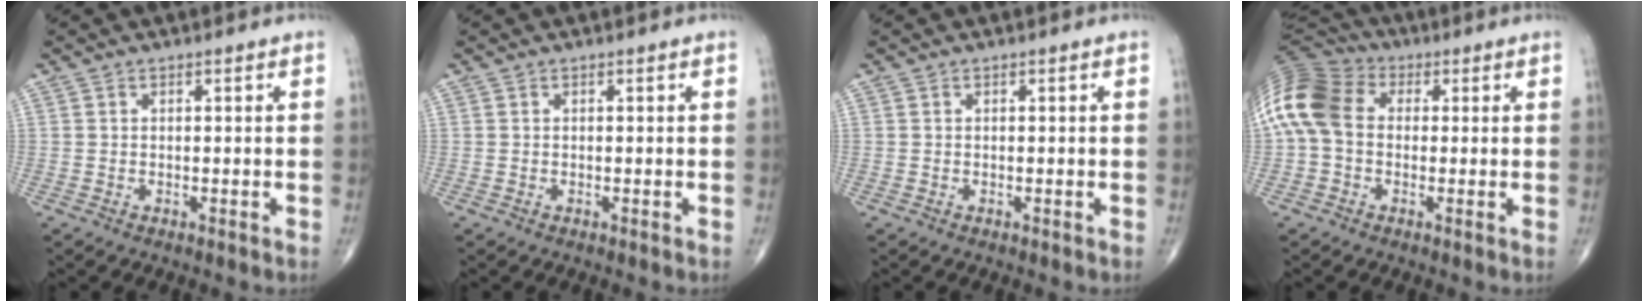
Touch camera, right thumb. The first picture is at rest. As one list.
[{"total": 0.0}, {"total": 0.0}, {"total": 13.6, "force": [0.9, 10.1, 9.1], "torque": [-0.187, 0.035, 0.005]}]